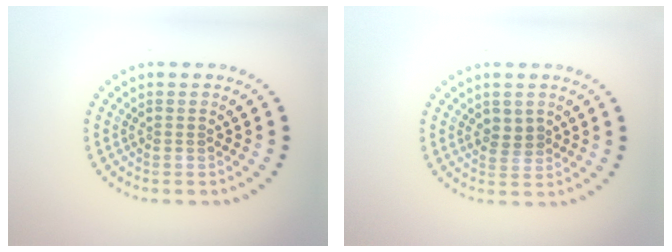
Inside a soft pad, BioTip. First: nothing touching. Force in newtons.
{"total": 1.7, "press": 1.6, "slide": 0.5}